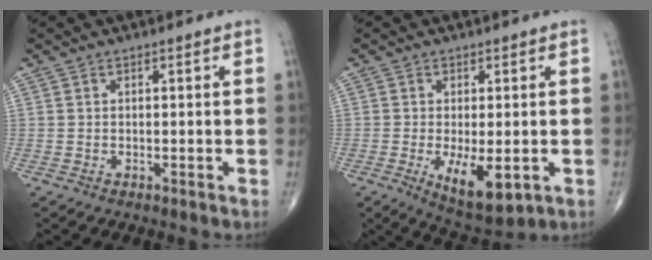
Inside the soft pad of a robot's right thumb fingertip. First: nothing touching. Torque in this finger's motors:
{"motor_torque": [-0.20, 0.15, 0.12, -0.09, 0.23]}